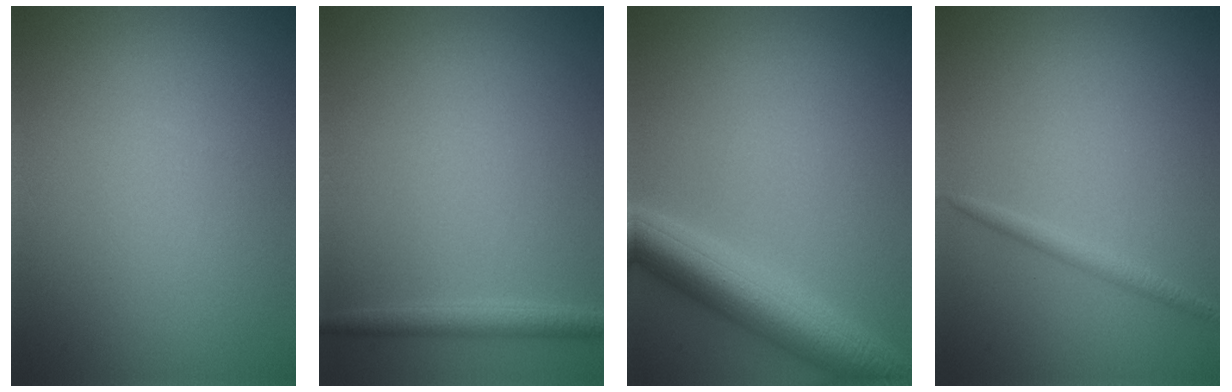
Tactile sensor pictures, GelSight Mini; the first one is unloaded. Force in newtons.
{"total": 1.7, "press": 1.7, "slide": 0.1}
{"total": 6.8, "press": 6.8, "slide": 0.3}
{"total": 1.2, "press": 1.2, "slide": 0.1}